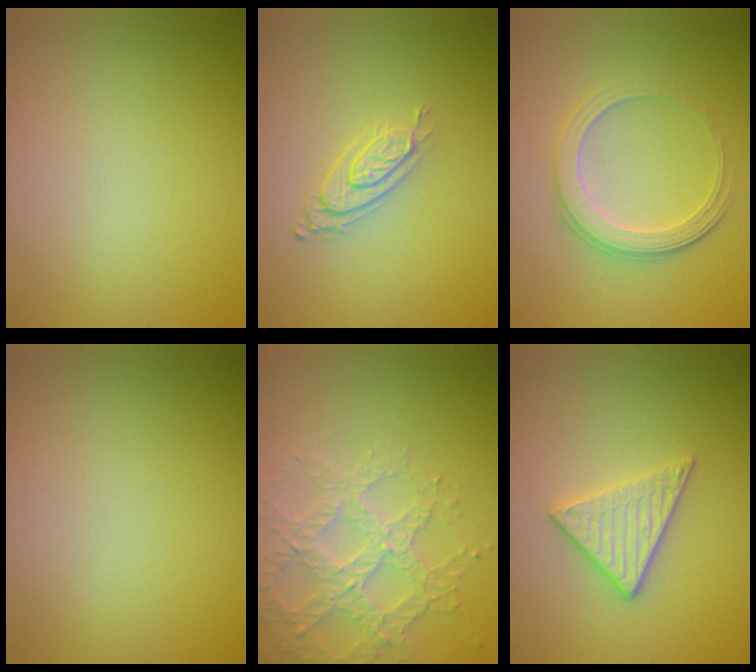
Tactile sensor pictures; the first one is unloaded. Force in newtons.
{"total": 3.0, "press": 2.0, "slide": 2.2}
{"total": 3.3, "press": 2.9, "slide": 1.6}
{"total": 0.0}
{"total": 3.7, "press": 3.7, "slide": 0.6}
{"total": 3.3, "press": 2.9, "slide": 1.5}